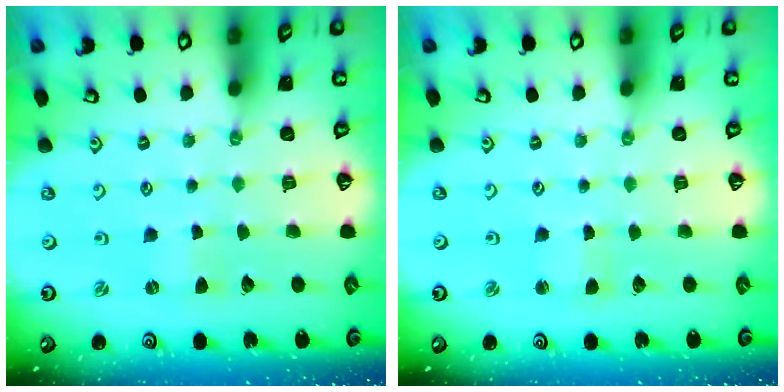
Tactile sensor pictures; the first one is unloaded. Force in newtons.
{"total": 1.8, "press": 1.8, "slide": 0.3}